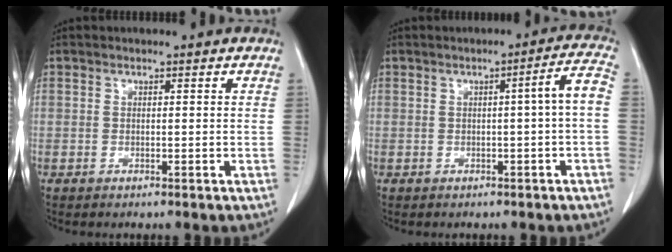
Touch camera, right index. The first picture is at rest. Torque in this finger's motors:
{"motor_torque": [0.54, -0.08, 0.16, 0.05]}